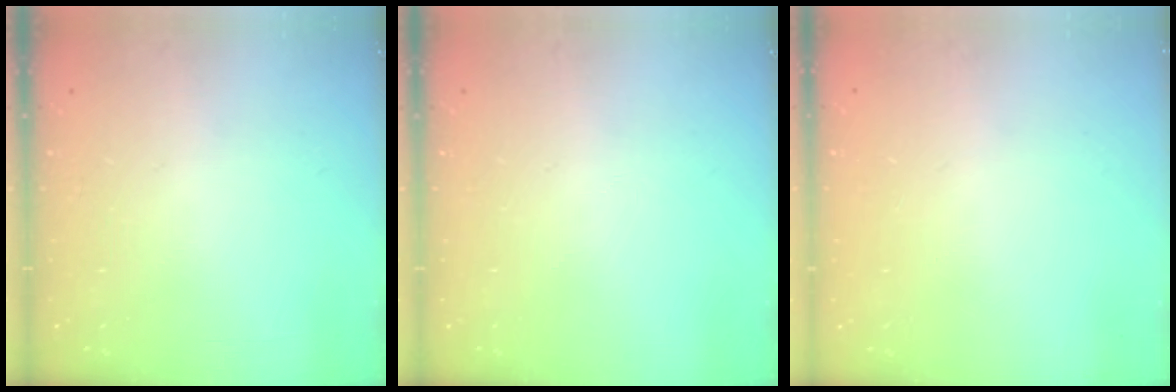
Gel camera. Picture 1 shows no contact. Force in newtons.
{"total": 0.0}
{"total": 0.0}